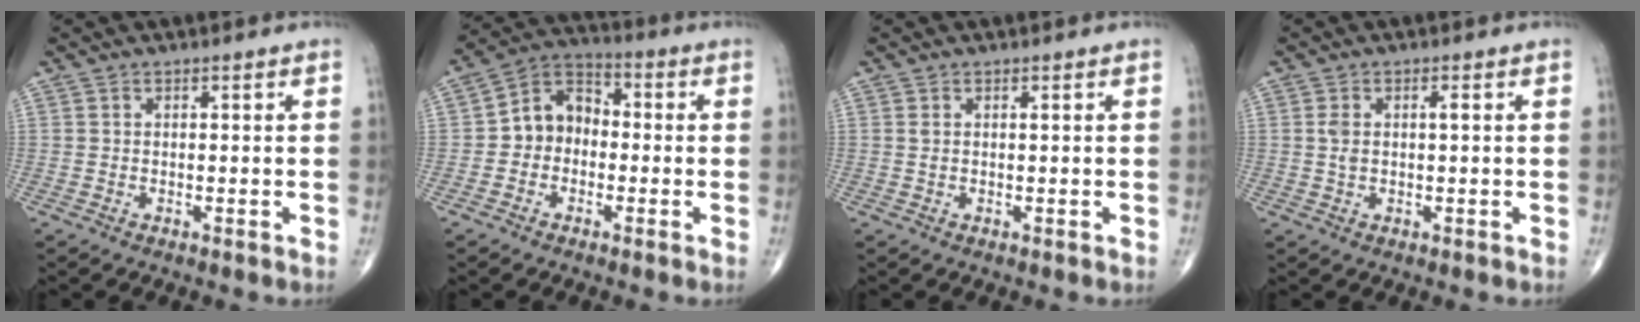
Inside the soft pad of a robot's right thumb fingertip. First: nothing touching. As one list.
[{"total": 8.4, "force": [-0.9, 6.7, 4.9], "torque": [-0.054, 0.034, -0.036]}, {"total": 0.7, "force": [0.3, 0.2, 0.6], "torque": [-0.017, 0.005, 0.007]}, {"total": 2.8, "force": [0.5, 1.2, 2.5], "torque": [-0.058, 0.007, 0.010]}]